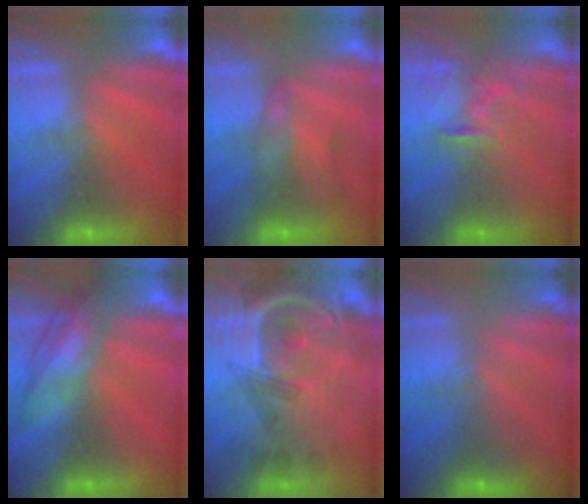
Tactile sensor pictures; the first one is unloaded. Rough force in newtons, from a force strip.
{"total": 2.1}
{"total": 4.2}
{"total": 2.6}
{"total": 6.7}
{"total": 2.0}